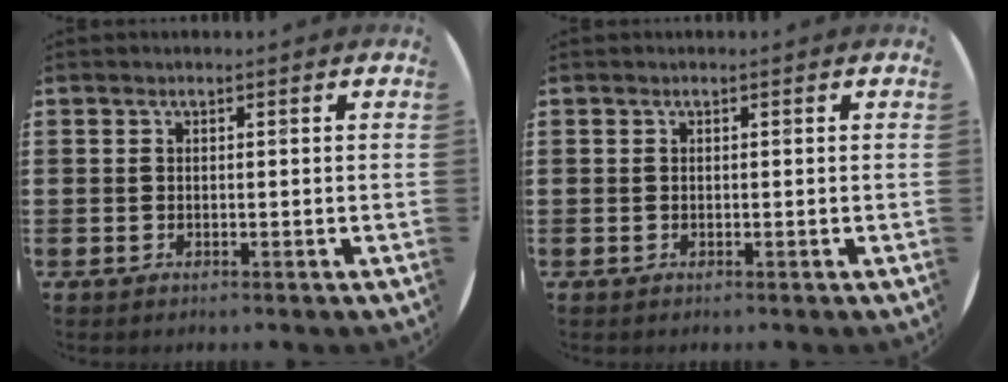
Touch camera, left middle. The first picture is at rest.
{"total": 0.0}